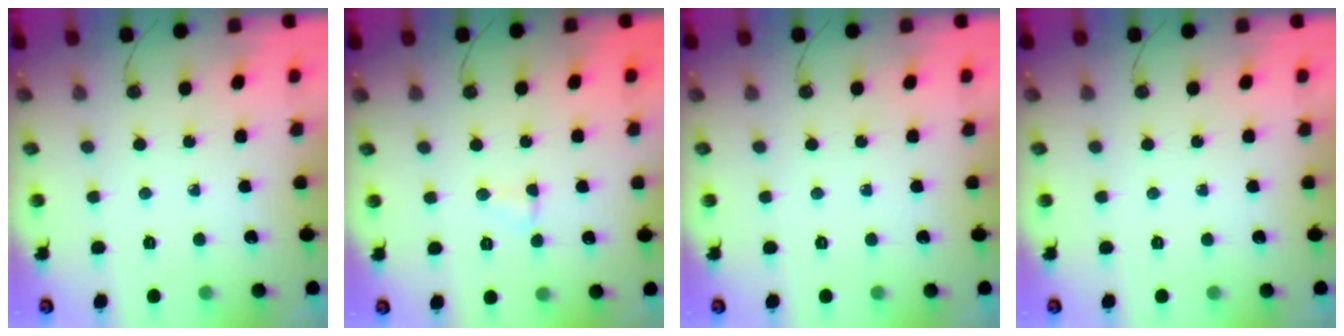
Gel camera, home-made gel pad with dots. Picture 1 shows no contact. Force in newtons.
{"total": 4.2, "press": 2.3, "slide": 3.5}
{"total": 0.0}
{"total": 0.0}